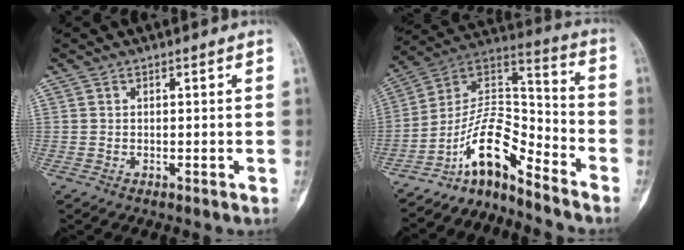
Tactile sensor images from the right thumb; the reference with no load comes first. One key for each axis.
{"total": 12.8, "fx": -9.2, "fy": 4.4, "fz": 7.8, "tx": -0.133, "ty": 0.113, "tz": -0.170}